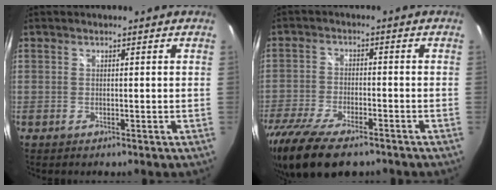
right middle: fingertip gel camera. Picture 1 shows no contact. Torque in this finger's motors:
{"motor_torque": [1.15, -0.99, 0.27, 0.18]}